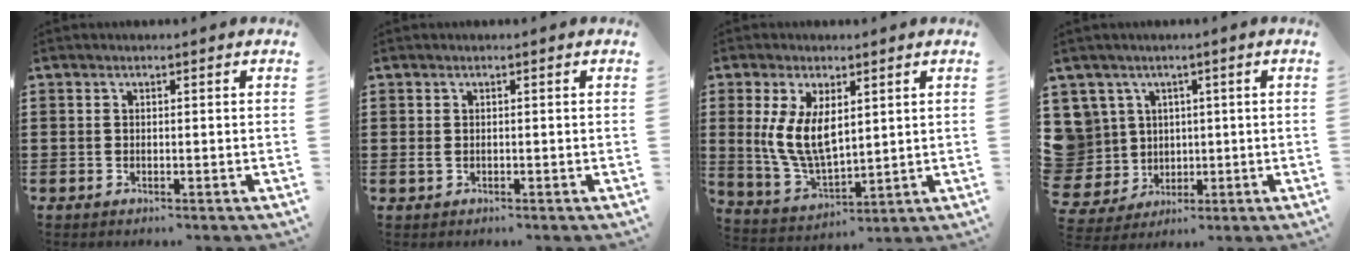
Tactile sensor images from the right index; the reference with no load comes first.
{"total": 0.8, "force": [-0.2, 0.5, 0.5], "torque": [-0.020, -0.001, -0.007]}
{"total": 8.4, "force": [1.8, 4.4, 6.9], "torque": [-0.158, 0.002, 0.031]}
{"total": 7.8, "force": [1.9, 7.5, 0.9], "torque": [-0.076, -0.006, 0.042]}